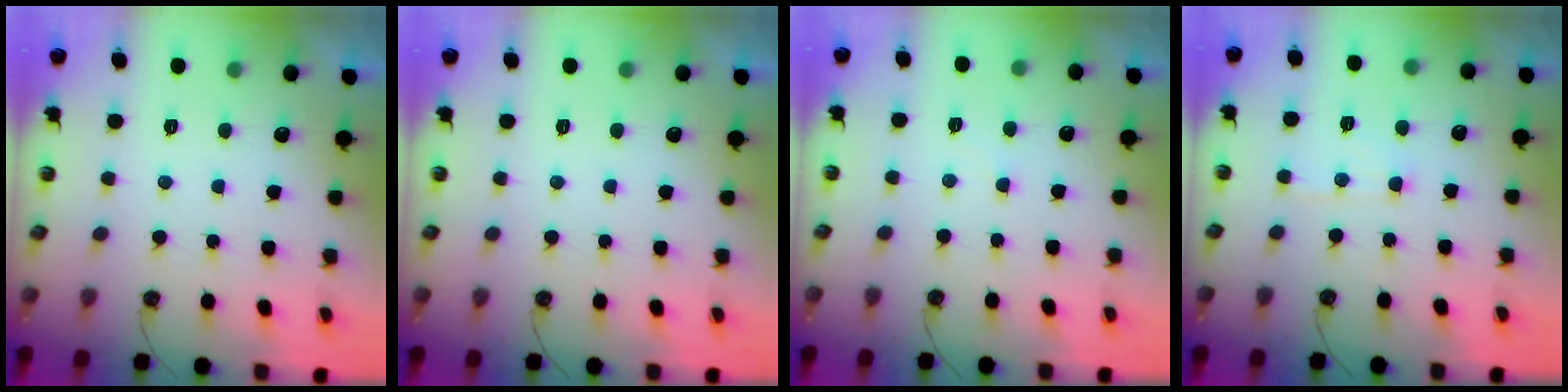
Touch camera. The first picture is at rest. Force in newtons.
{"total": 0.0}
{"total": 4.6, "press": 4.6, "slide": 0.7}
{"total": 6.2, "press": 6.2, "slide": 0.7}